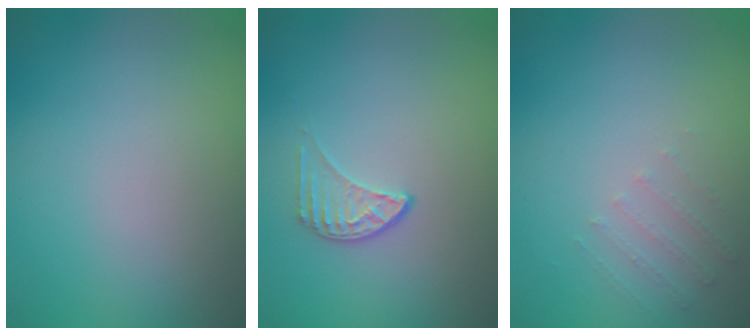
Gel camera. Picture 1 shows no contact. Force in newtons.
{"total": 1.6, "press": 1.0, "slide": 1.2}
{"total": 0.6, "press": 0.5, "slide": 0.4}